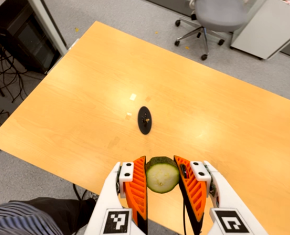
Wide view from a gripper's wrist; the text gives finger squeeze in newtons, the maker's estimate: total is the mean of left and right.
{"total": 11.3, "left": 10.3, "right": 12.3}